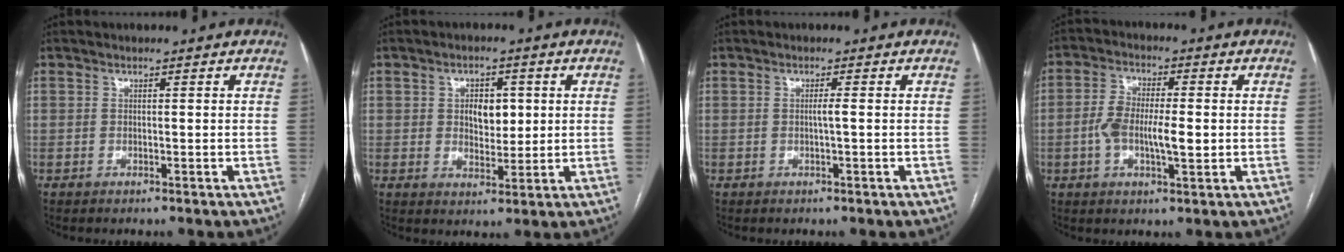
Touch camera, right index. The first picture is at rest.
{"total": 5.1, "force": [1.0, 3.2, 3.8], "torque": [-0.054, 0.004, 0.022]}
{"total": 1.0, "force": [-0.1, -0.2, 1.0], "torque": [-0.017, 0.001, -0.003]}
{"total": 7.8, "force": [-0.9, 2.7, 7.2], "torque": [-0.140, 0.010, -0.016]}